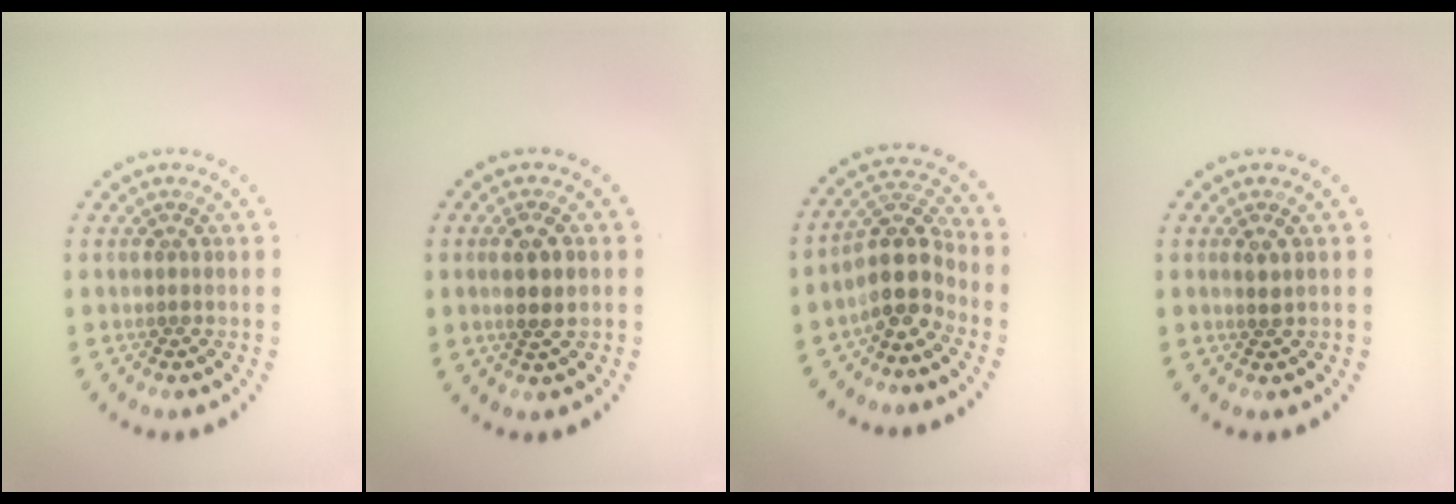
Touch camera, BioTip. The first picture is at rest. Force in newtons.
{"total": 2.5, "press": 2.4, "slide": 0.8}
{"total": 4.0, "press": 3.4, "slide": 2.2}
{"total": 0.6, "press": 0.5, "slide": 0.3}